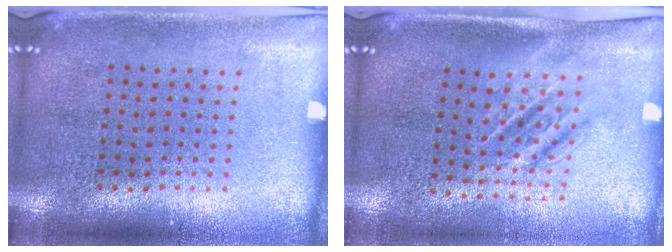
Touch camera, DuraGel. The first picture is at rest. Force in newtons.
{"total": 1.6, "press": 1.3, "slide": 1.0}